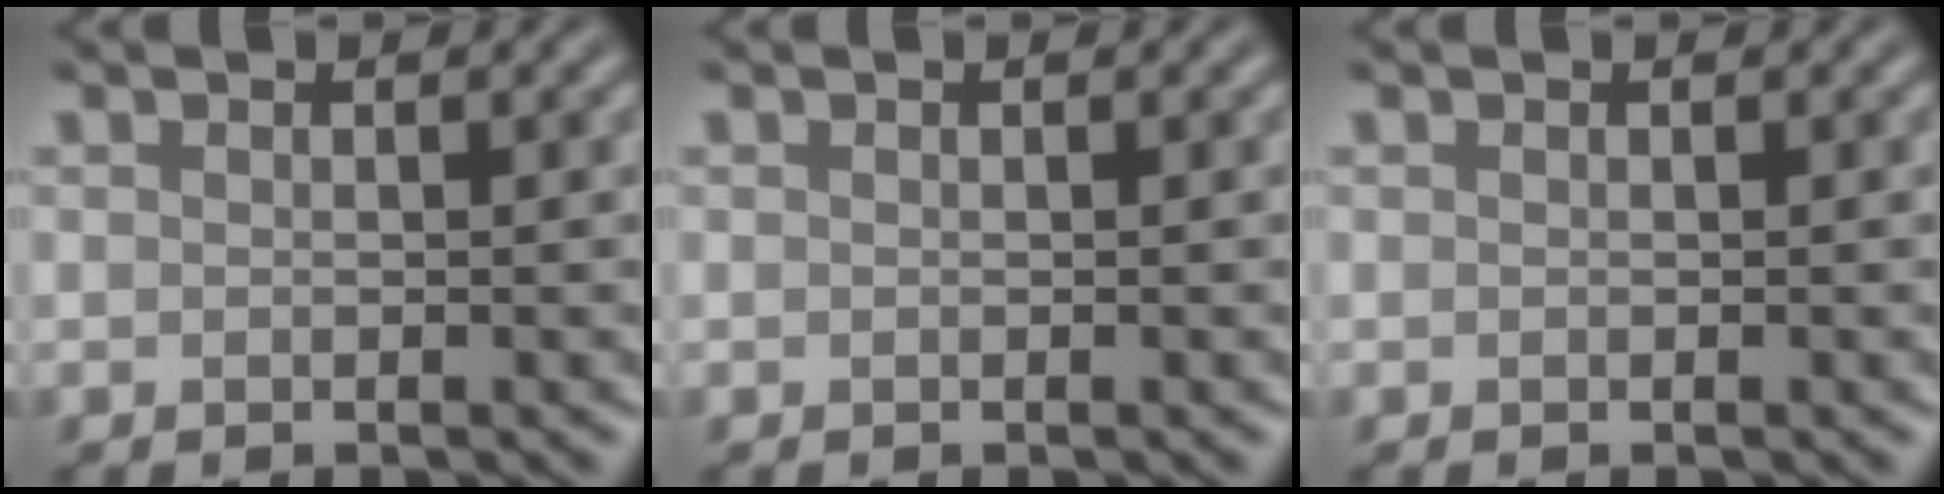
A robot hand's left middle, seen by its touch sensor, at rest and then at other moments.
{"total": 0.0}
{"total": 0.0}